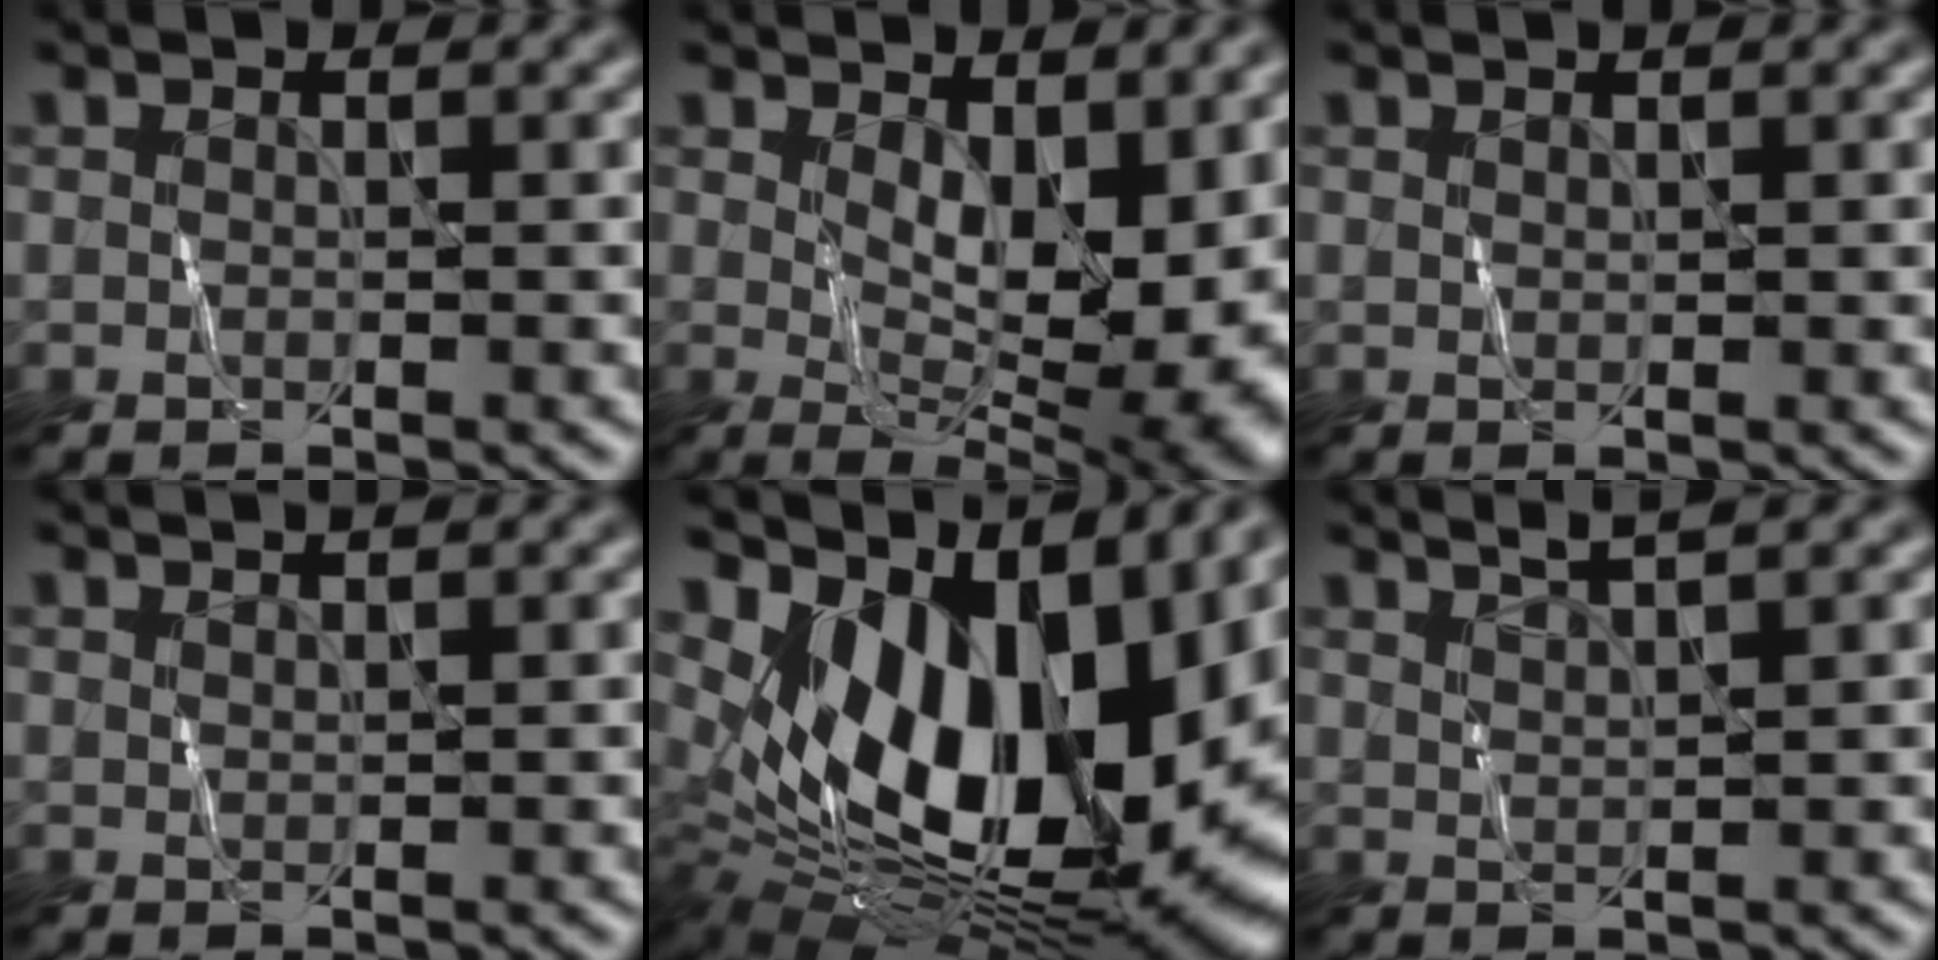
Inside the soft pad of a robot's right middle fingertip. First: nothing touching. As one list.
[{"total": 11.1, "force": [1.1, 5.4, 9.7], "torque": [-0.128, -0.010, 0.019]}, {"total": 0.5, "force": [0.4, 0.1, 0.2], "torque": [-0.003, -0.001, 0.009]}, {"total": 1.2, "force": [1.0, 0.2, 0.6], "torque": [-0.007, 0.000, 0.012]}, {"total": 17.6, "force": [3.4, 10.6, 13.6], "torque": [-0.206, 0.000, 0.060]}, {"total": 3.2, "force": [2.5, 0.5, 2.0], "torque": [-0.011, 0.009, 0.027]}]